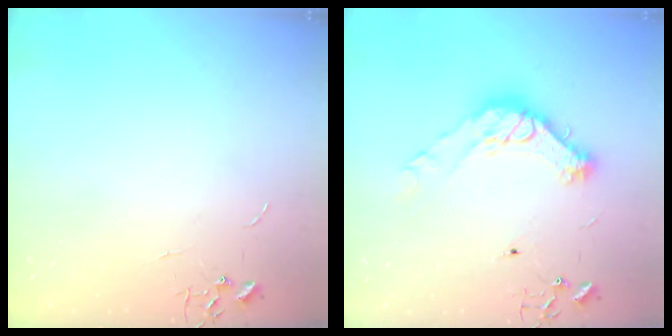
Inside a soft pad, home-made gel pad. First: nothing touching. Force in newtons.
{"total": 14.5, "press": 14.5, "slide": 1.1}